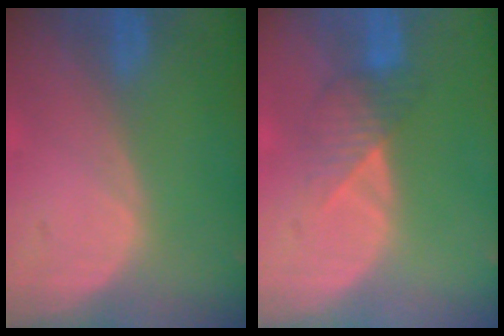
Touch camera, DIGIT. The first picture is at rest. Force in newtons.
{"total": 4.1, "press": 3.8, "slide": 1.4}